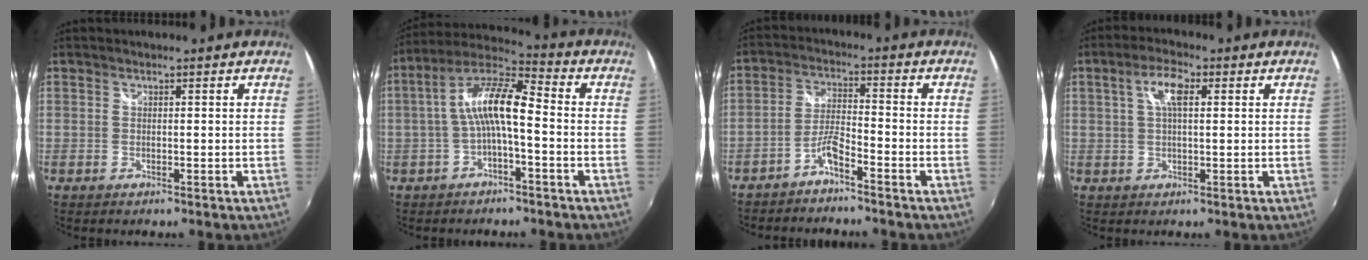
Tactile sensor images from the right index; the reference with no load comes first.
{"total": 10.1, "force": [-1.8, 2.6, 9.6], "torque": [-0.200, 0.022, -0.036]}
{"total": 4.1, "force": [-3.2, 0.2, 2.5], "torque": [-0.065, 0.013, -0.064]}
{"total": 5.2, "force": [1.5, 1.8, 4.6], "torque": [-0.084, 0.013, 0.027]}